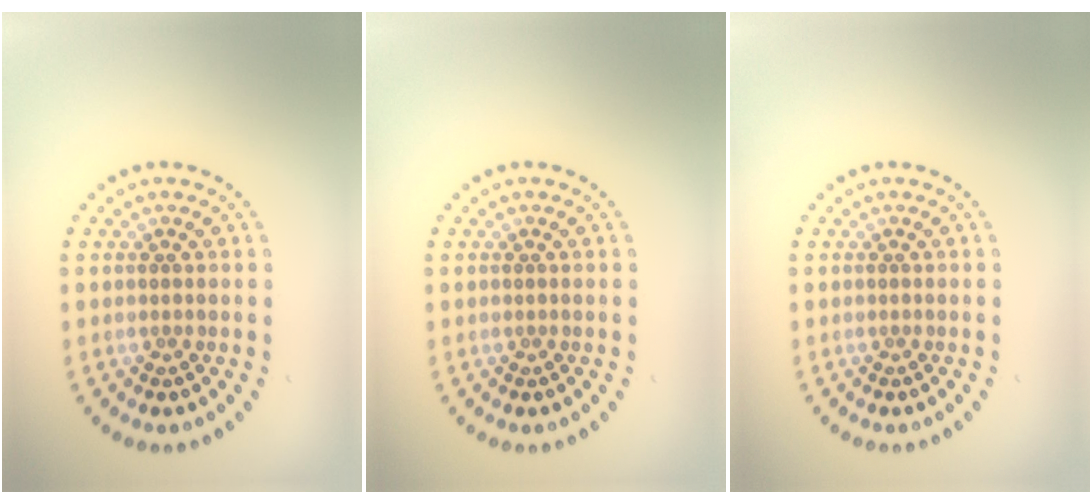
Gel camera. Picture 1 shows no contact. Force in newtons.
{"total": 0.0}
{"total": 0.0}